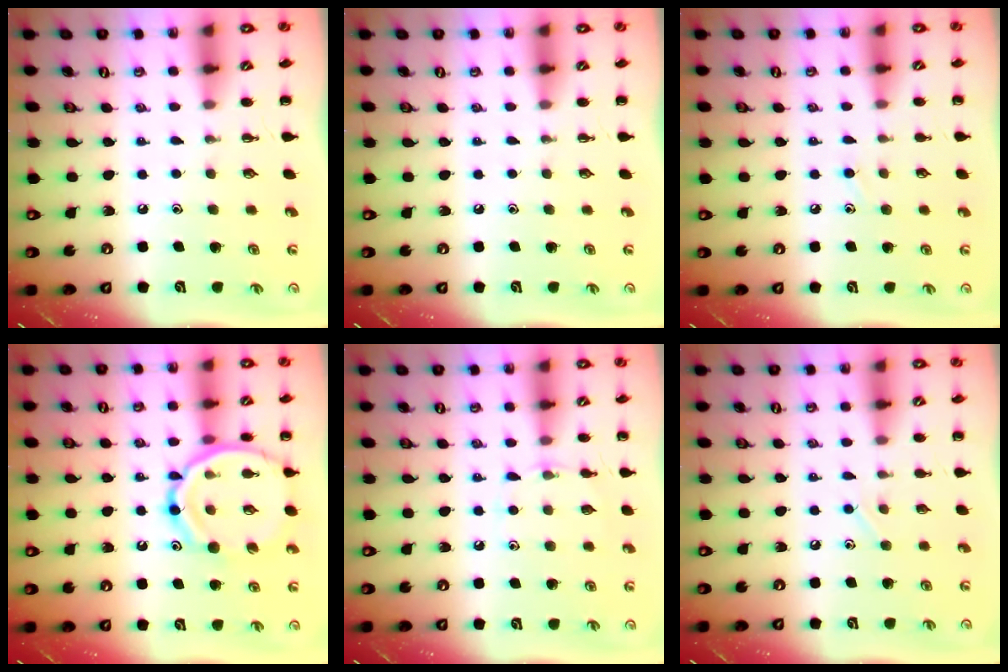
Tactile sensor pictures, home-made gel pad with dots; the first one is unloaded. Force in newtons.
{"total": 0.0}
{"total": 7.6, "press": 7.2, "slide": 2.6}
{"total": 16.3, "press": 16.1, "slide": 2.5}
{"total": 6.9, "press": 6.6, "slide": 1.8}
{"total": 4.2, "press": 4.1, "slide": 1.1}